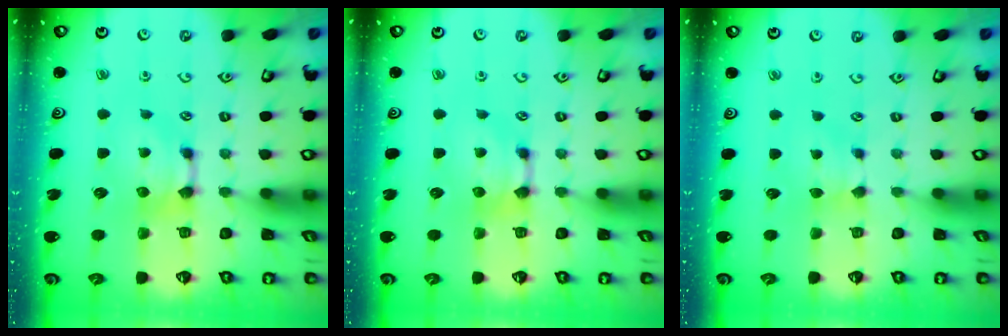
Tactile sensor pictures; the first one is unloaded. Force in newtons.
{"total": 0.0}
{"total": 2.0, "press": 1.9, "slide": 0.7}